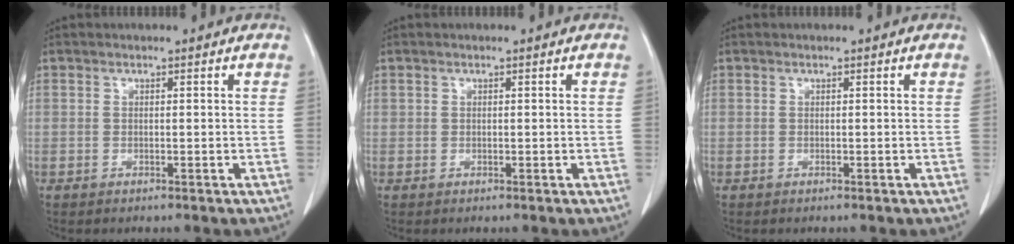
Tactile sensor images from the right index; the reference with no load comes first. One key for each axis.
{"total": 0.0}
{"total": 0.0}